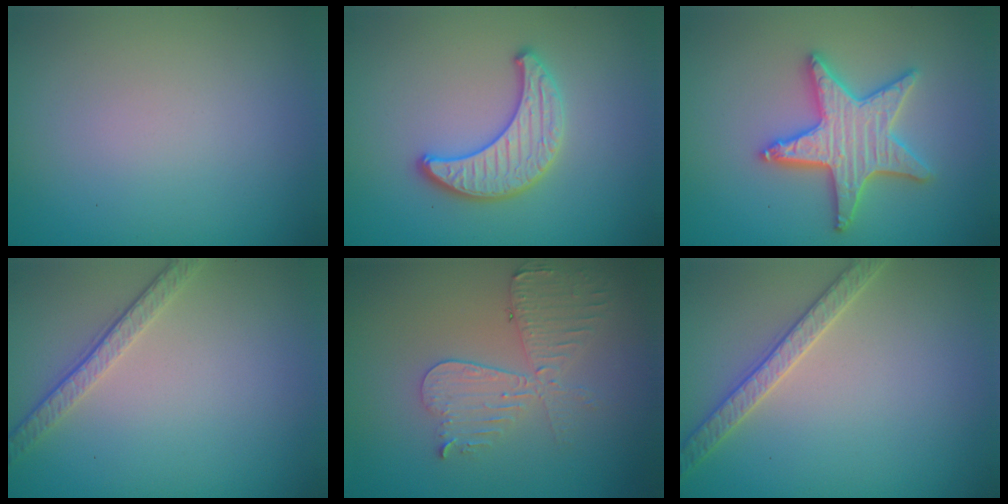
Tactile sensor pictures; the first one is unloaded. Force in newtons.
{"total": 3.3, "press": 3.3, "slide": 0.4}
{"total": 5.2, "press": 5.1, "slide": 0.8}
{"total": 2.6, "press": 2.0, "slide": 1.7}
{"total": 4.4, "press": 3.9, "slide": 2.0}
{"total": 2.8, "press": 2.8, "slide": 0.6}